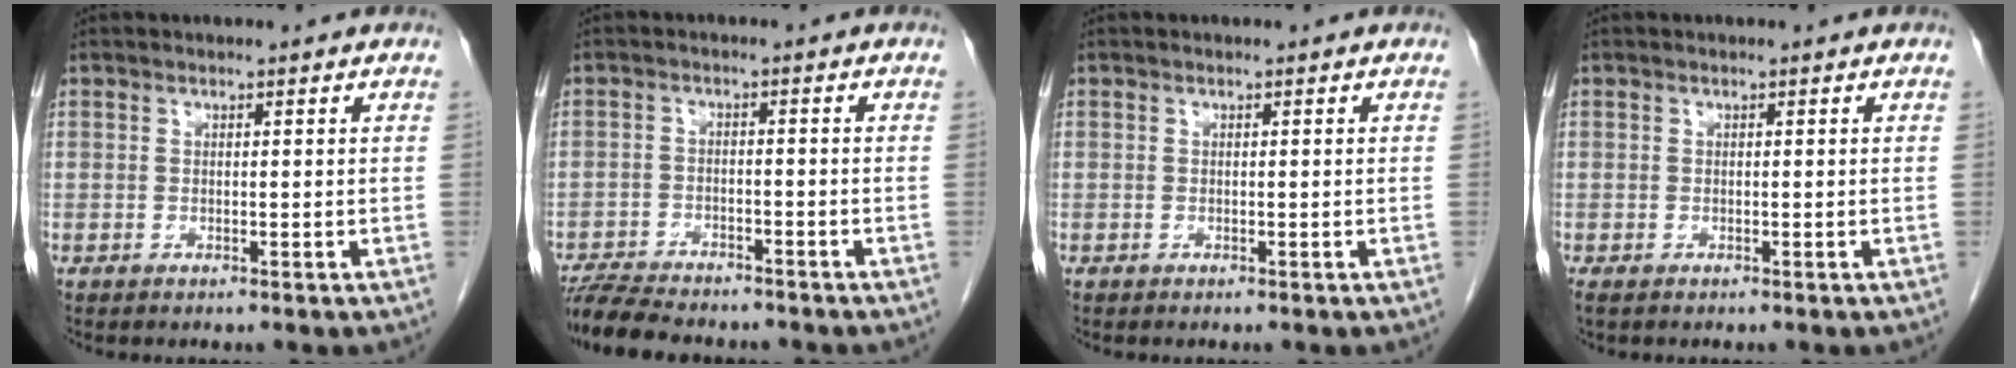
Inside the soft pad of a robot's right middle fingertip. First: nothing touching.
{"total": 9.8, "force": [-8.8, 2.0, 3.7], "torque": [-0.062, -0.012, -0.139]}
{"total": 0.0}
{"total": 0.7, "force": [-0.5, 0.3, 0.4], "torque": [-0.006, -0.001, -0.006]}